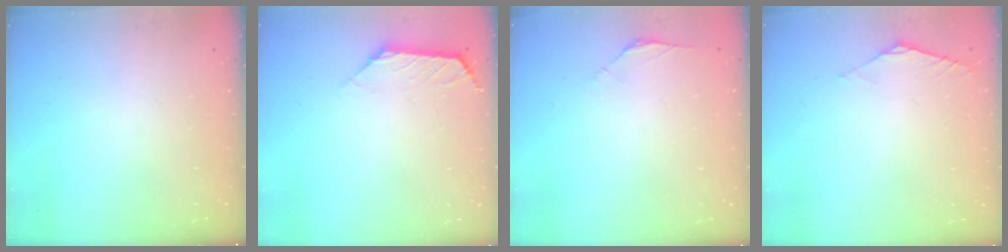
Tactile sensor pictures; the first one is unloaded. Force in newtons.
{"total": 1.0, "press": 0.8, "slide": 0.5}
{"total": 1.8, "press": 1.7, "slide": 0.6}
{"total": 2.1, "press": 2.1, "slide": 0.6}